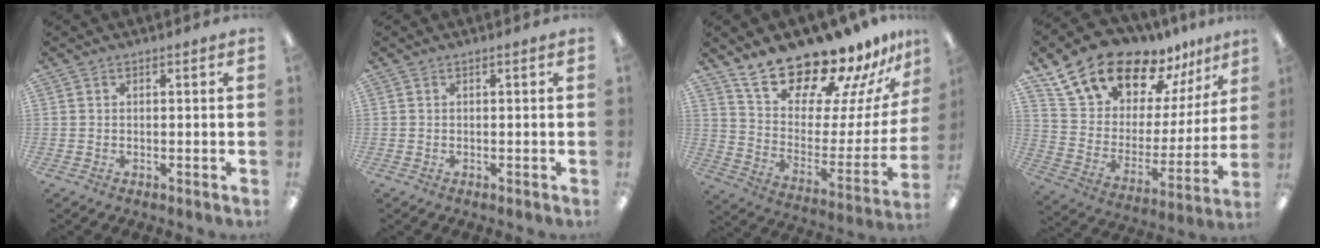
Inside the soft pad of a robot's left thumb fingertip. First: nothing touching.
{"total": 0.0}
{"total": 19.3, "force": [17.1, 5.1, 7.4], "torque": [-0.120, -0.146, 0.290]}
{"total": 19.5, "force": [15.8, 9.2, 6.7], "torque": [-0.129, -0.113, 0.284]}